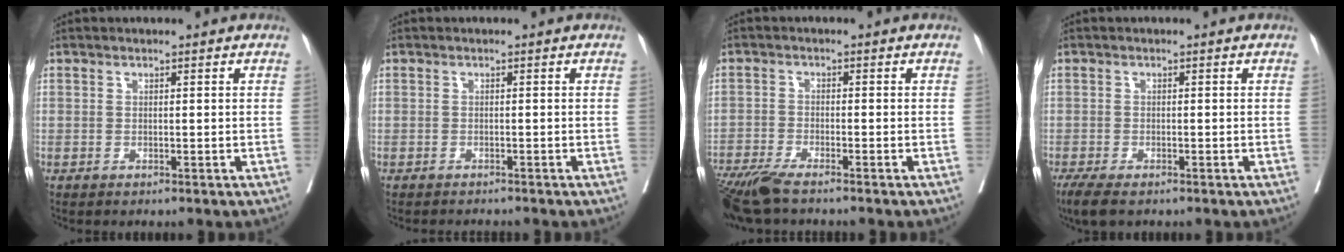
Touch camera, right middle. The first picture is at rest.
{"total": 2.6, "force": [-2.6, 0.3, 0.5], "torque": [-0.011, -0.008, -0.035]}
{"total": 7.2, "force": [-5.9, 0.6, 4.0], "torque": [-0.069, -0.019, -0.109]}
{"total": 4.2, "force": [-3.1, 1.3, 2.6], "torque": [-0.052, -0.013, -0.048]}